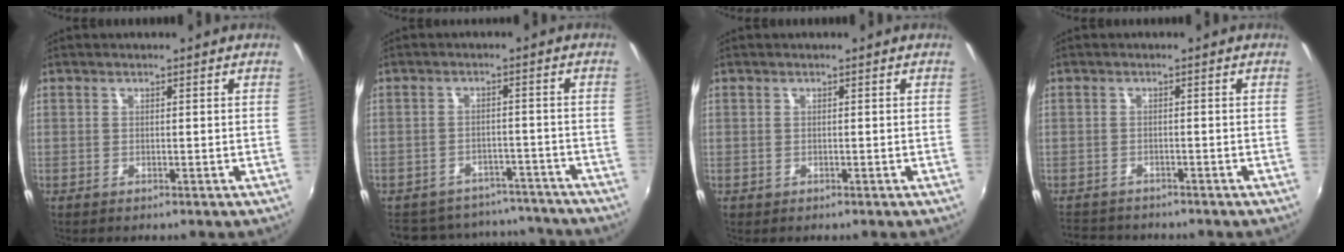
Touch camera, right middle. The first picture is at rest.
{"total": 17.1, "force": [-14.9, 6.8, 4.7], "torque": [-0.108, 0.026, -0.185]}
{"total": 0.5, "force": [-0.2, 0.5, 0.0], "torque": [0.000, -0.003, -0.004]}
{"total": 5.4, "force": [-5.0, 1.9, 1.1], "torque": [-0.038, -0.005, -0.083]}